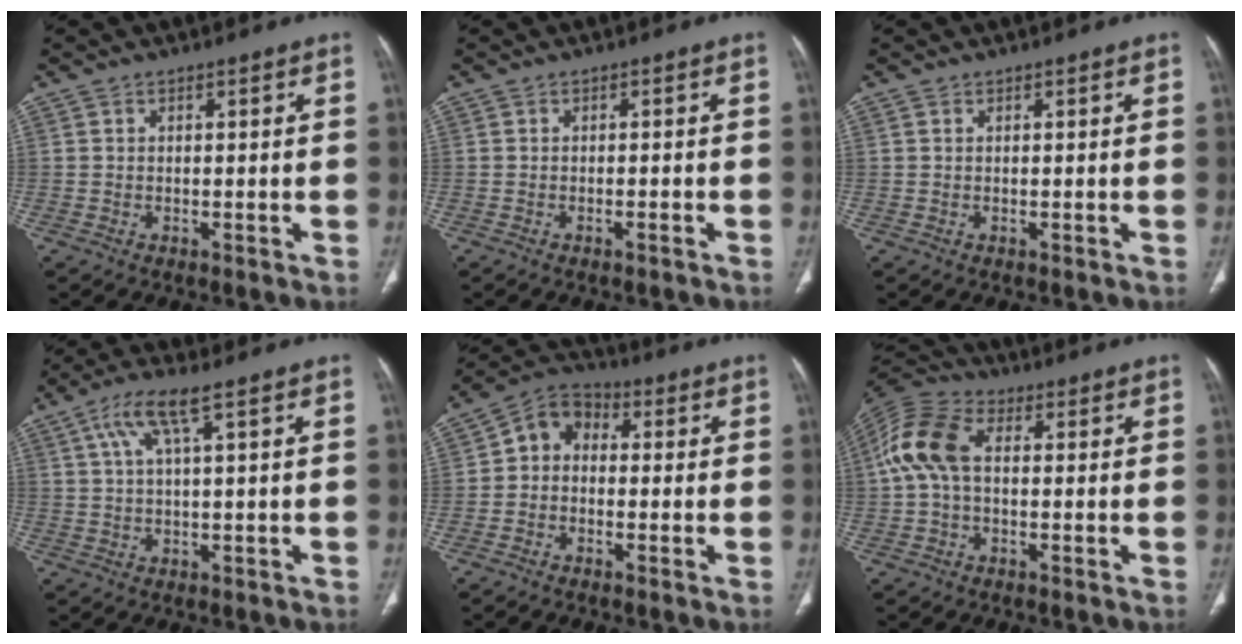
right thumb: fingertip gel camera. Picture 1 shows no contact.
{"total": 1.0, "force": [-0.8, 0.1, 0.6], "torque": [-0.016, 0.006, -0.008]}
{"total": 0.0}
{"total": 6.0, "force": [2.5, 0.8, 5.4], "torque": [-0.125, 0.010, 0.055]}
{"total": 6.8, "force": [-0.4, 5.5, 4.1], "torque": [-0.045, 0.023, -0.030]}
{"total": 10.7, "force": [0.7, 6.7, 8.4], "torque": [-0.183, 0.029, 0.003]}